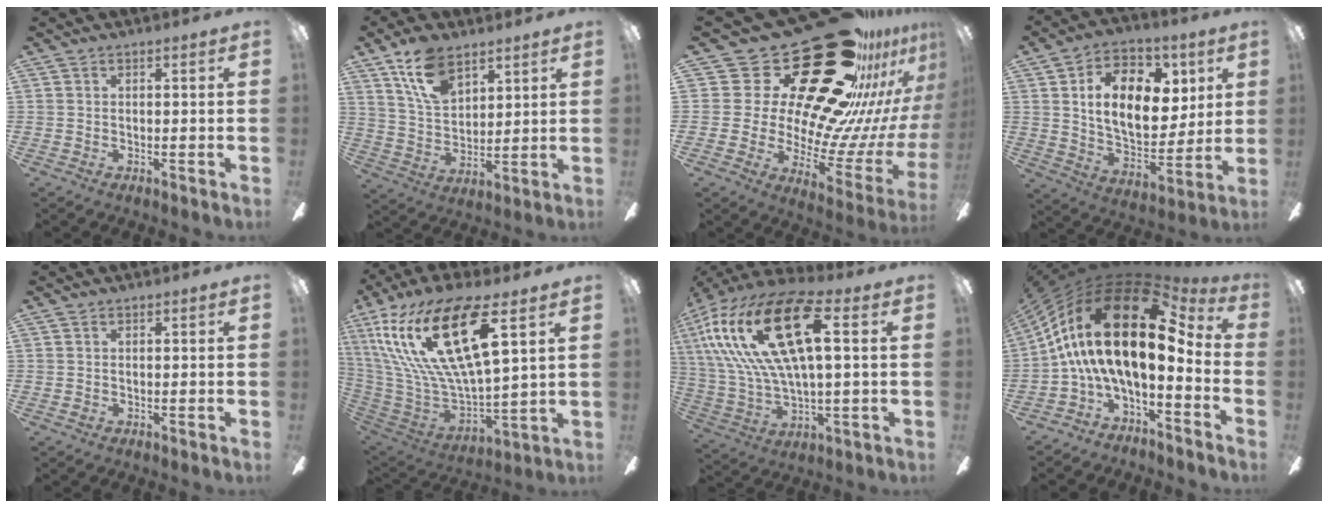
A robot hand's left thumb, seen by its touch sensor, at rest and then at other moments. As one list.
[{"total": 13.0, "force": [8.2, 7.4, 6.8], "torque": [-0.131, -0.021, 0.156]}, {"total": 37.6, "force": [23.8, 18.2, 22.7], "torque": [-0.285, -0.210, 0.466]}, {"total": 18.5, "force": [6.0, 11.6, 13.0], "torque": [-0.201, -0.004, 0.106]}, {"total": 0.6, "force": [0.1, 0.5, 0.3], "torque": [-0.005, 0.005, 0.001]}, {"total": 26.4, "force": [12.5, 8.5, 21.7], "torque": [-0.447, -0.063, 0.209]}, {"total": 24.9, "force": [8.4, 10.7, 20.8], "torque": [-0.424, -0.015, 0.141]}, {"total": 24.8, "force": [5.6, 10.0, 22.0], "torque": [-0.450, -0.039, 0.086]}]